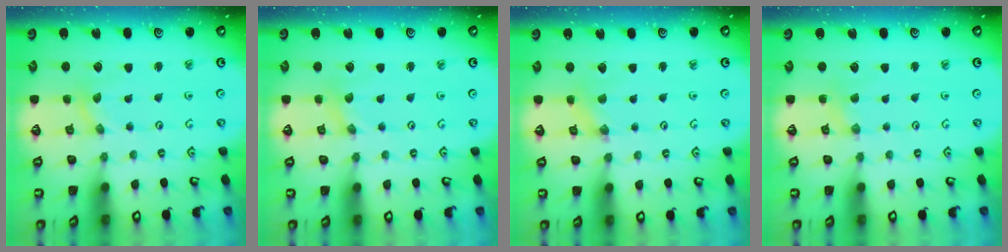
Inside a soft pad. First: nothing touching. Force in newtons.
{"total": 0.0}
{"total": 0.7, "press": 0.6, "slide": 0.3}
{"total": 1.7, "press": 1.7, "slide": 0.3}